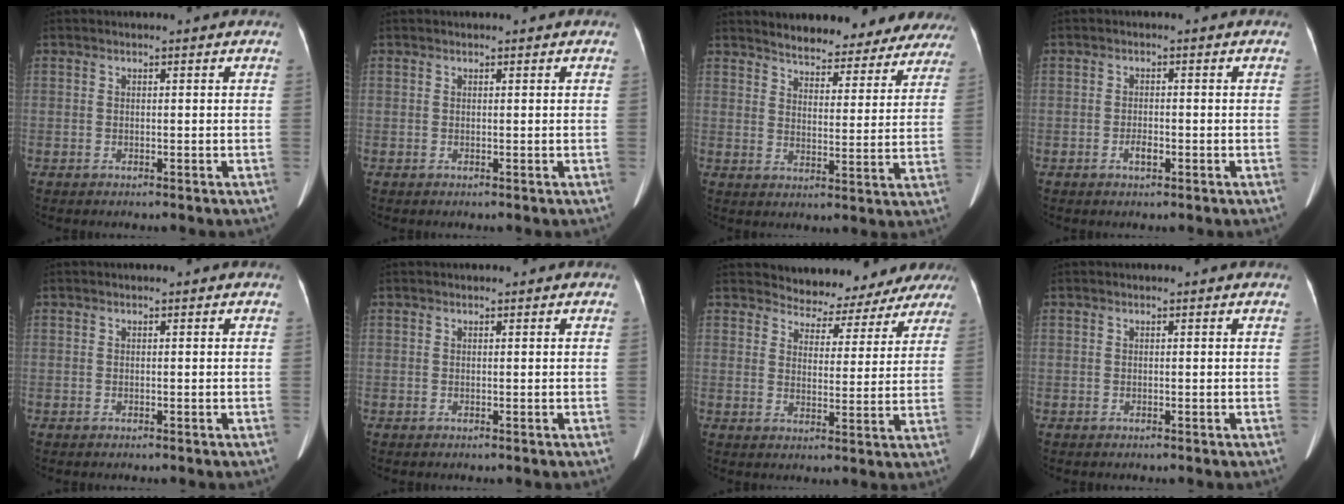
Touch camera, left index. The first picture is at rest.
{"total": 0.9, "force": [0.7, 0.2, 0.4], "torque": [-0.001, 0.002, 0.008]}
{"total": 20.5, "force": [18.7, 5.4, 6.5], "torque": [-0.072, -0.041, 0.218]}
{"total": 1.8, "force": [-1.4, 0.6, 0.9], "torque": [-0.018, -0.017, -0.024]}
{"total": 0.0}
{"total": 0.8, "force": [0.7, 0.2, 0.4], "torque": [0.000, 0.003, 0.008]}
{"total": 11.9, "force": [11.3, 3.7, 0.5], "torque": [0.016, -0.020, 0.114]}
{"total": 0.0}